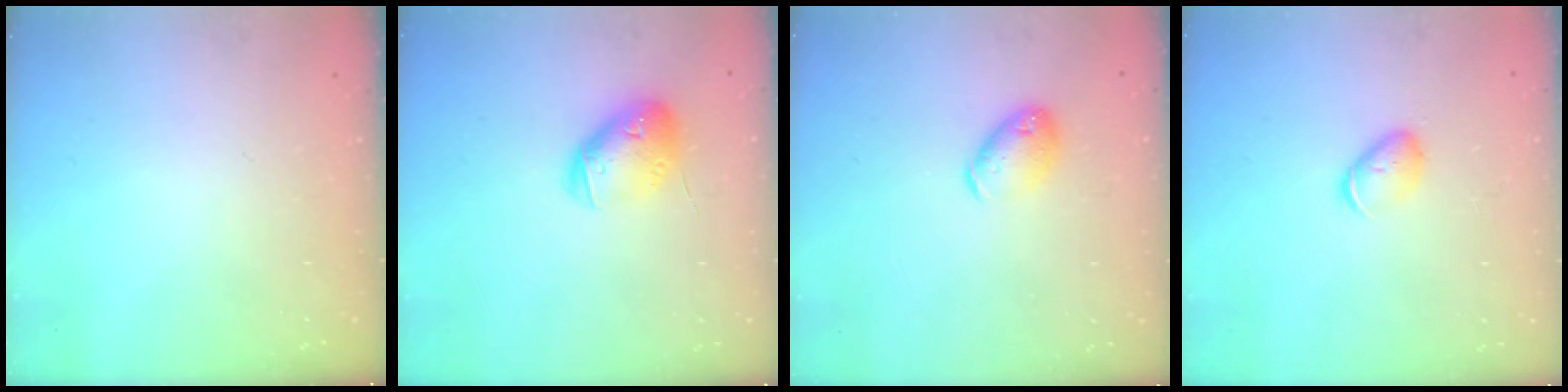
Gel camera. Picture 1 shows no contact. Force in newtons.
{"total": 12.6, "press": 12.4, "slide": 1.9}
{"total": 9.0, "press": 9.0, "slide": 1.2}
{"total": 5.8, "press": 5.8, "slide": 0.7}